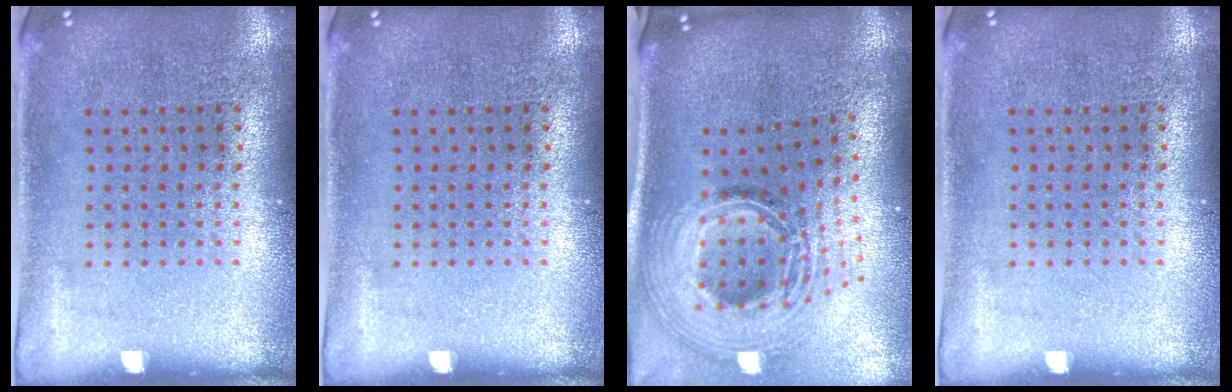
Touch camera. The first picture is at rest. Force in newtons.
{"total": 0.0}
{"total": 3.0, "press": 2.0, "slide": 2.2}
{"total": 0.0}